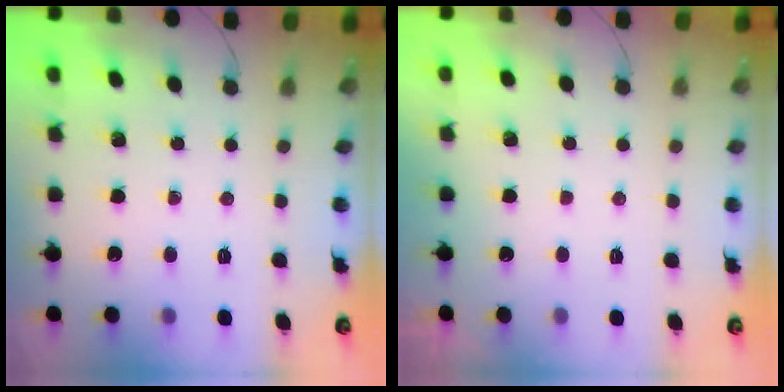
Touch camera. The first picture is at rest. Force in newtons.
{"total": 3.0, "press": 3.0, "slide": 0.1}